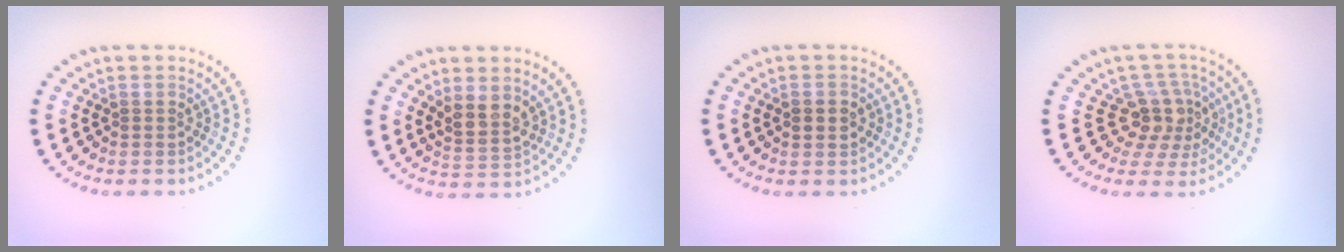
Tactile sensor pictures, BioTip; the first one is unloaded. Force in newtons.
{"total": 2.4, "press": 2.1, "slide": 1.1}
{"total": 2.1, "press": 2.1, "slide": 0.2}
{"total": 3.9, "press": 2.9, "slide": 2.7}